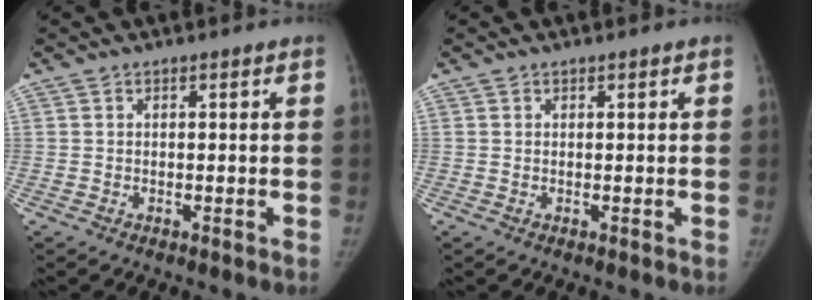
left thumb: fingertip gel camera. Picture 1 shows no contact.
{"total": 0.0}